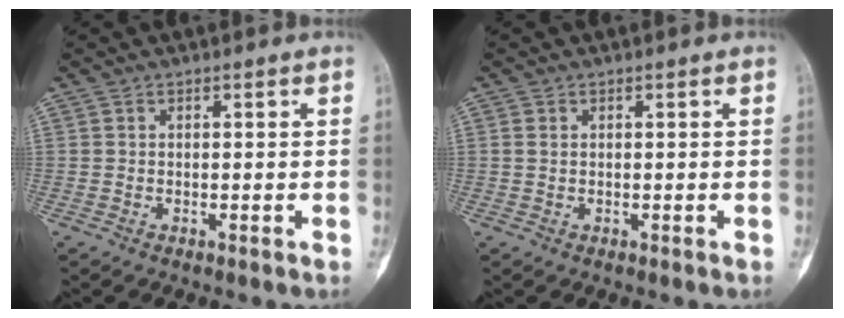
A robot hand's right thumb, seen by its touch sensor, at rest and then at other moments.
{"total": 0.9, "force": [0.2, 0.7, 0.6], "torque": [-0.014, 0.001, 0.005]}